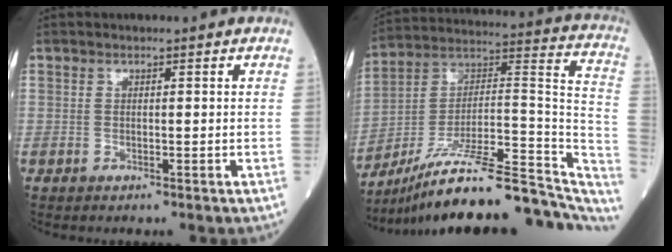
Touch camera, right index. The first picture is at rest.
{"total": 26.7, "force": [-21.6, 5.4, 14.6], "torque": [-0.154, 0.030, -0.328]}